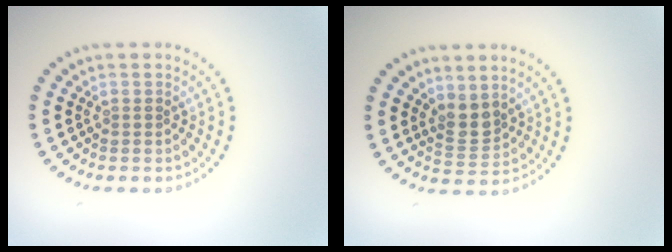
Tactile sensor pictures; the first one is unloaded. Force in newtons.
{"total": 2.2, "press": 1.8, "slide": 1.3}